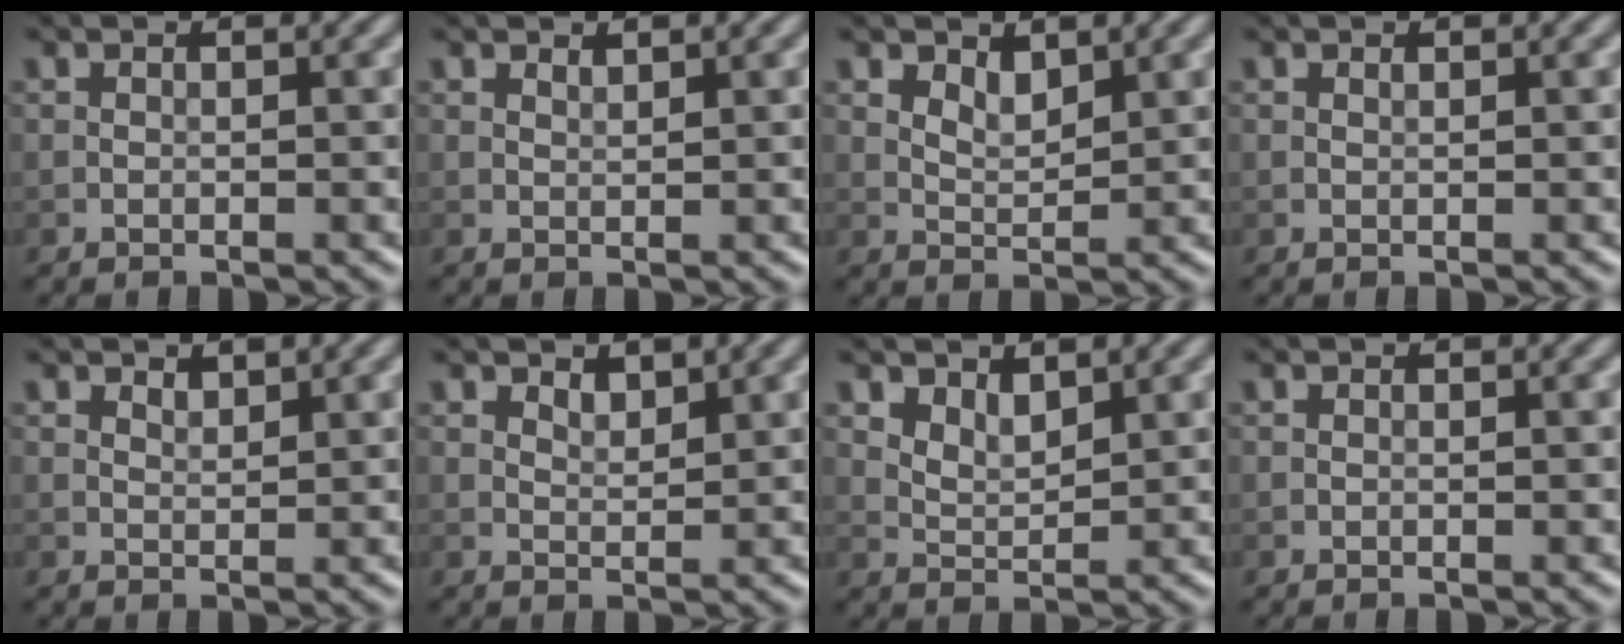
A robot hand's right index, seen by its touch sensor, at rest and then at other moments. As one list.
[{"total": 0.6, "force": [0.5, 0.1, 0.2], "torque": [-0.006, -0.003, 0.012]}, {"total": 2.0, "force": [1.2, 1.0, 1.2], "torque": [-0.023, -0.005, 0.026]}, {"total": 0.0}, {"total": 1.0, "force": [0.9, 0.4, 0.4], "torque": [-0.010, -0.001, 0.017]}, {"total": 1.3, "force": [1.1, 0.6, 0.6], "torque": [-0.012, -0.003, 0.021]}, {"total": 2.4, "force": [1.5, 1.2, 1.4], "torque": [-0.027, -0.006, 0.033]}, {"total": 0.0}]